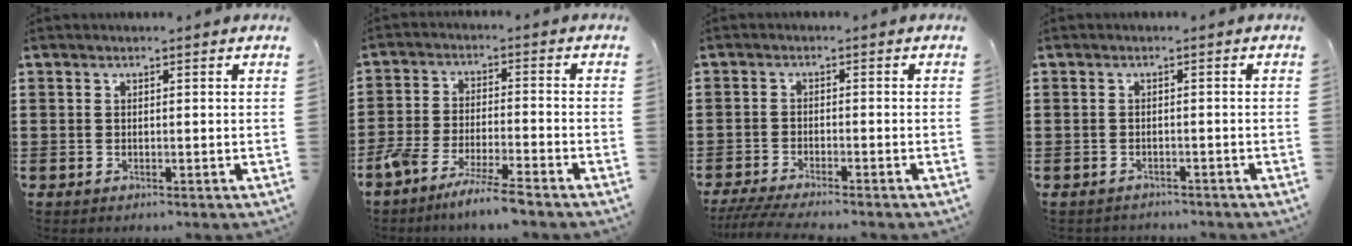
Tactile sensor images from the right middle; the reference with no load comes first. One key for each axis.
{"total": 6.3, "fx": -5.7, "fy": -0.3, "fz": 2.5, "tx": -0.059, "ty": -0.016, "tz": -0.112}
{"total": 3.2, "fx": -2.9, "fy": -0.1, "fz": 1.3, "tx": -0.036, "ty": -0.010, "tz": -0.062}
{"total": 1.0, "fx": -1.0, "fy": 0.2, "fz": -0.1, "tx": -0.002, "ty": 0.002, "tz": -0.021}